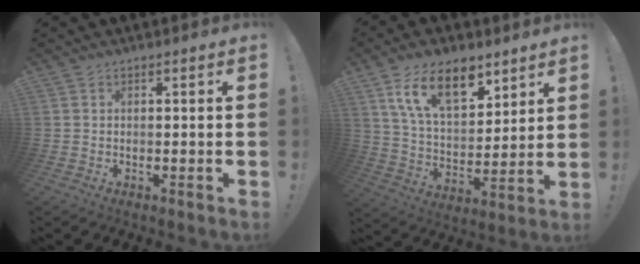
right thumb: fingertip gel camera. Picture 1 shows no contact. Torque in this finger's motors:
{"motor_torque": [0.89, 0.98, 0.89, 0.39, 0.09]}